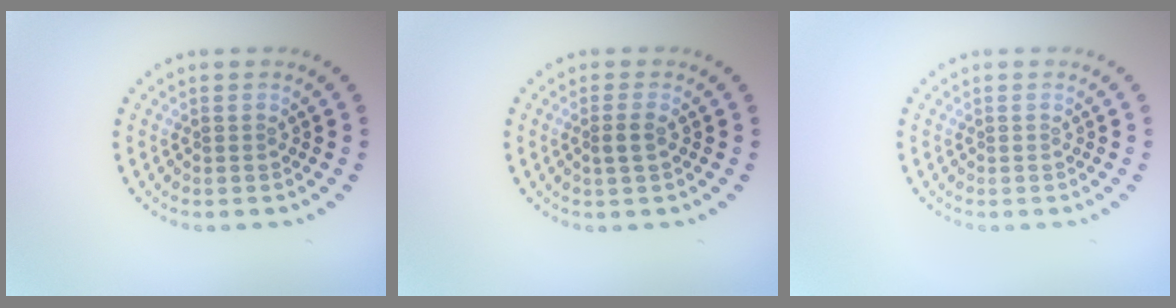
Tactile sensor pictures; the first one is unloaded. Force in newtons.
{"total": 1.4, "press": 1.2, "slide": 0.6}
{"total": 0.0}